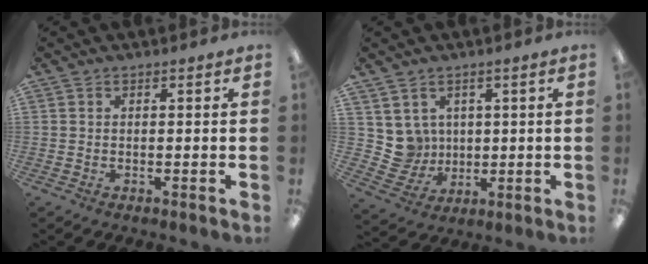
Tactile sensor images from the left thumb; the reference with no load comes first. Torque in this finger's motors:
{"motor_torque": [0.08, 0.07, 0.00, -0.11, 0.00]}